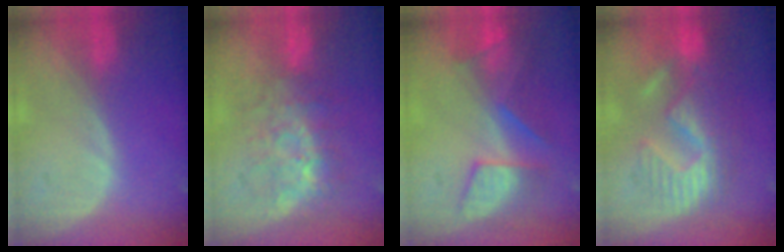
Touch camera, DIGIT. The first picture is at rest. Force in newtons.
{"total": 8.4, "press": 7.5, "slide": 3.7}
{"total": 7.6, "press": 7.2, "slide": 2.5}
{"total": 10.6, "press": 10.0, "slide": 3.7}